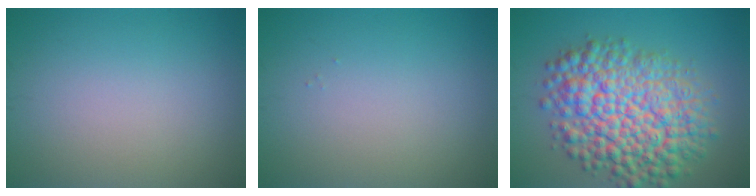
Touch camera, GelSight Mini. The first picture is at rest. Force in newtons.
{"total": 0.0}
{"total": 11.2, "press": 11.2, "slide": 0.3}